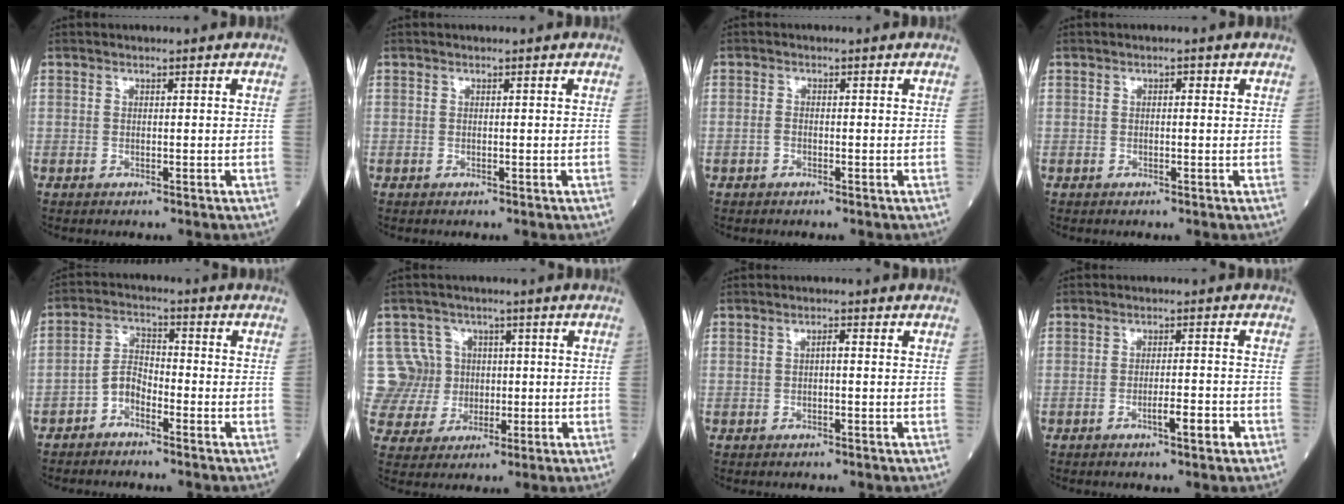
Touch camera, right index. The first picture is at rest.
{"total": 0.0}
{"total": 0.9, "force": [-0.5, 0.6, 0.5], "torque": [-0.008, 0.003, -0.009]}
{"total": 0.6, "force": [0.1, 0.3, 0.5], "torque": [-0.005, 0.003, 0.000]}
{"total": 4.0, "force": [-2.7, 2.1, 2.1], "torque": [-0.038, 0.008, -0.057]}
{"total": 8.3, "force": [1.1, 8.2, 0.3], "torque": [-0.008, 0.032, 0.029]}
{"total": 1.0, "force": [-0.1, 0.3, 1.0], "torque": [-0.014, 0.004, -0.002]}
{"total": 3.9, "force": [-1.9, 0.5, 3.4], "torque": [-0.051, 0.001, -0.029]}